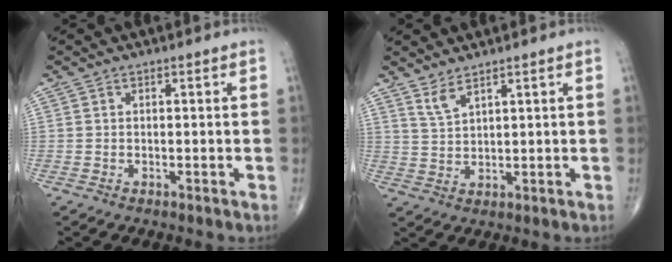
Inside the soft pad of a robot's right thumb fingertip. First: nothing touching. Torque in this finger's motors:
{"motor_torque": [-0.62, 0.58, -0.27, 0.28, 0.10]}